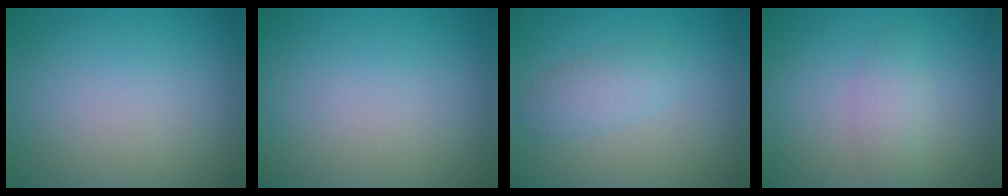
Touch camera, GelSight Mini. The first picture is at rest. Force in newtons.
{"total": 0.0}
{"total": 2.2, "press": 2.2, "slide": 0.1}
{"total": 2.0, "press": 2.0, "slide": 0.2}